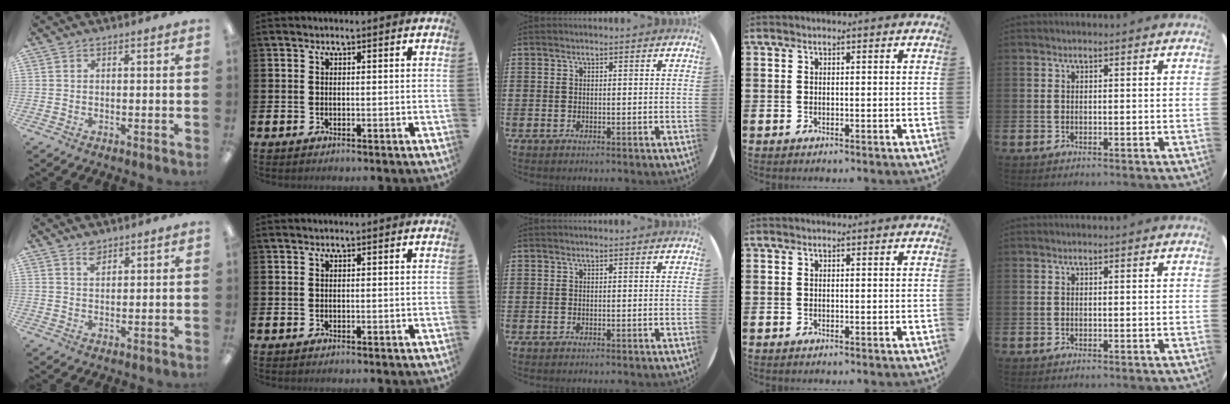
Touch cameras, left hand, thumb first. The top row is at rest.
{"thumb": {"total": 2.8, "force": [2.3, 1.3, 1.0], "torque": [-0.015, -0.005, 0.042]}}